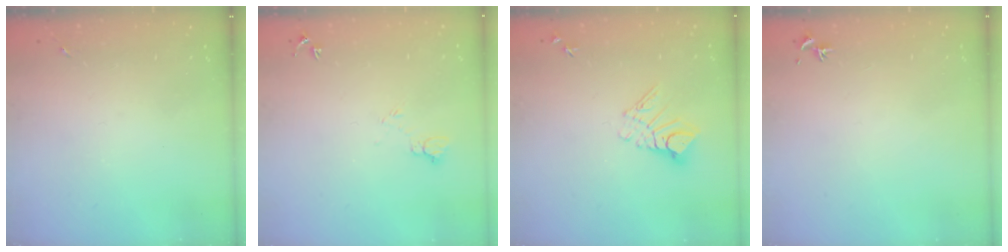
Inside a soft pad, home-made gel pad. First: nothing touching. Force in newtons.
{"total": 4.2, "press": 4.1, "slide": 0.5}
{"total": 8.9, "press": 8.9, "slide": 0.8}
{"total": 0.7, "press": 0.5, "slide": 0.4}